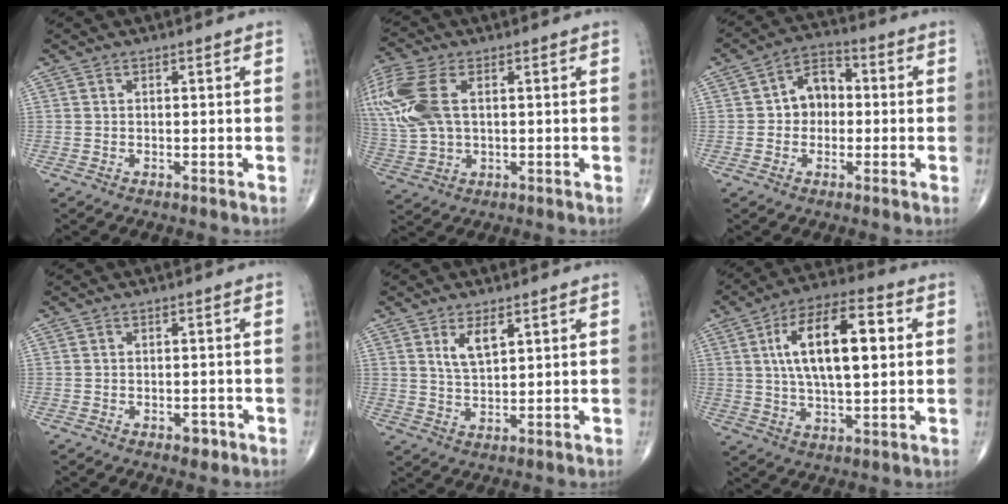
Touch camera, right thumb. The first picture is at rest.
{"total": 13.4, "force": [3.1, 7.6, 10.6], "torque": [-0.285, 0.008, 0.065]}
{"total": 7.2, "force": [0.1, 5.5, 4.7], "torque": [-0.046, 0.023, -0.011]}
{"total": 2.0, "force": [-1.1, 1.2, 1.2], "torque": [-0.008, 0.005, -0.013]}
{"total": 4.7, "force": [2.4, 2.0, 3.6], "torque": [-0.060, -0.016, 0.048]}
{"total": 17.1, "force": [3.5, 7.3, 15.0], "torque": [-0.246, 0.011, 0.056]}